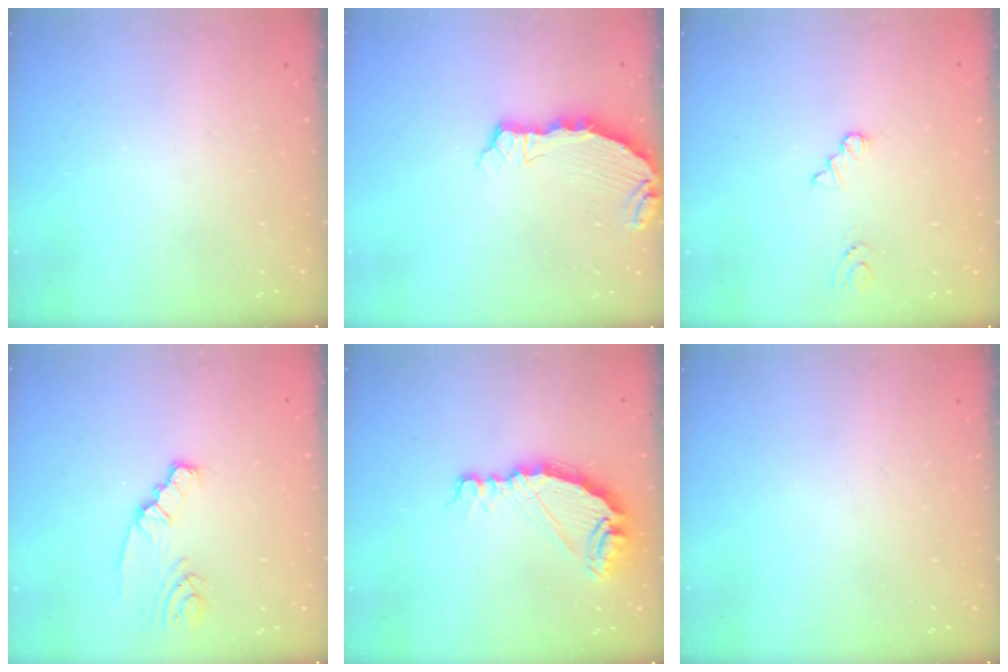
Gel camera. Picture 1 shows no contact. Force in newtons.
{"total": 6.3, "press": 5.6, "slide": 2.8}
{"total": 1.1, "press": 1.1, "slide": 0.1}
{"total": 2.7, "press": 2.7, "slide": 0.4}
{"total": 15.1, "press": 15.1, "slide": 0.2}
{"total": 0.0}